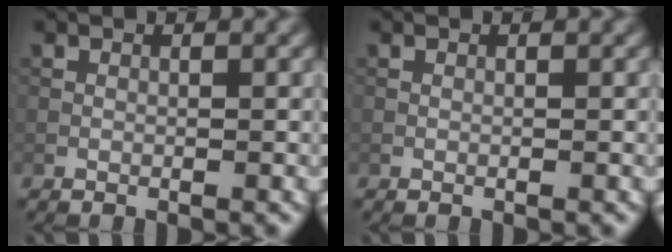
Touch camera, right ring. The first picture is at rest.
{"total": 0.0}